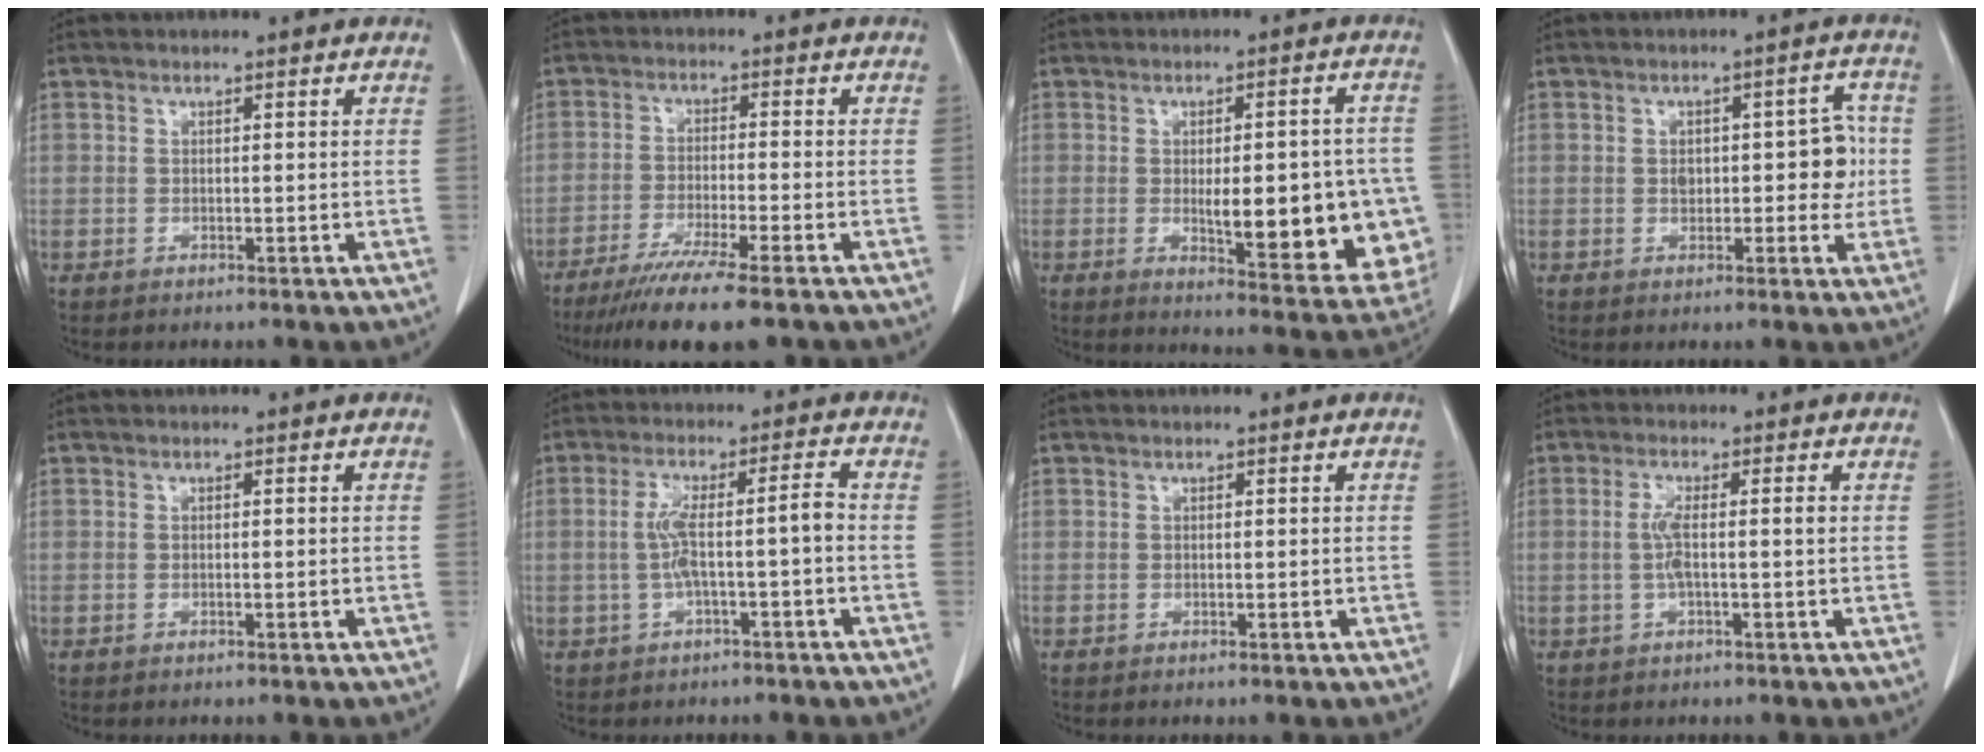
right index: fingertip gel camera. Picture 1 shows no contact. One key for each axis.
{"total": 10.4, "fx": -7.9, "fy": -0.2, "fz": 6.8, "tx": -0.105, "ty": -0.027, "tz": -0.127}
{"total": 17.7, "fx": -2.4, "fy": 5.2, "fz": 16.8, "tx": -0.153, "ty": 0.008, "tz": -0.005}
{"total": 6.1, "fx": 0.1, "fy": 3.1, "fz": 5.3, "tx": -0.063, "ty": 0.021, "tz": 0.006}
{"total": 0.0}
{"total": 6.0, "fx": -1.0, "fy": 0.4, "fz": 5.9, "tx": -0.119, "ty": 0.025, "tz": -0.014}
{"total": 0.0}
{"total": 3.6, "fx": -0.1, "fy": 0.4, "fz": 3.6, "tx": -0.077, "ty": 0.004, "tz": -0.002}